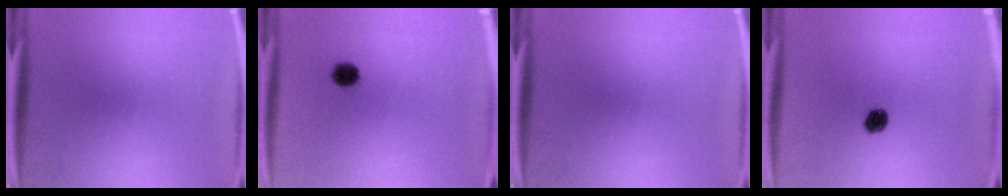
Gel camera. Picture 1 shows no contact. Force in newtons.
{"total": 3.7}
{"total": 0.0}
{"total": 4.0}